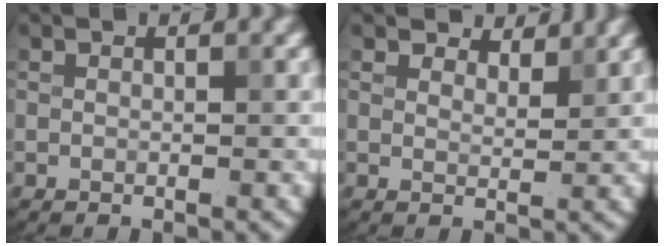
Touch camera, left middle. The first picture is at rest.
{"total": 2.6, "force": [2.5, 0.7, 0.4], "torque": [-0.009, 0.000, 0.030]}